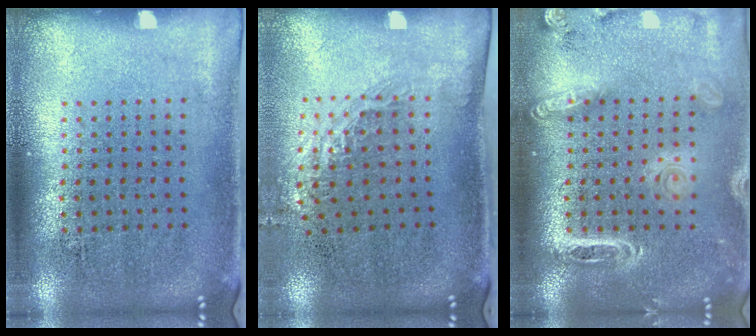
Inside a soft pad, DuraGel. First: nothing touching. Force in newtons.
{"total": 1.2, "press": 1.0, "slide": 0.8}
{"total": 1.9, "press": 1.8, "slide": 0.7}